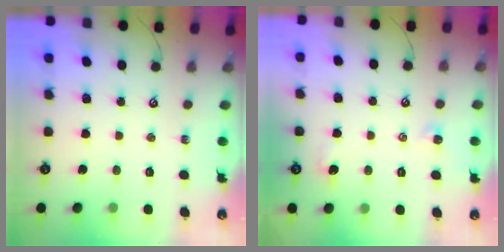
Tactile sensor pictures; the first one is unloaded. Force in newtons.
{"total": 1.0, "press": 0.9, "slide": 0.5}